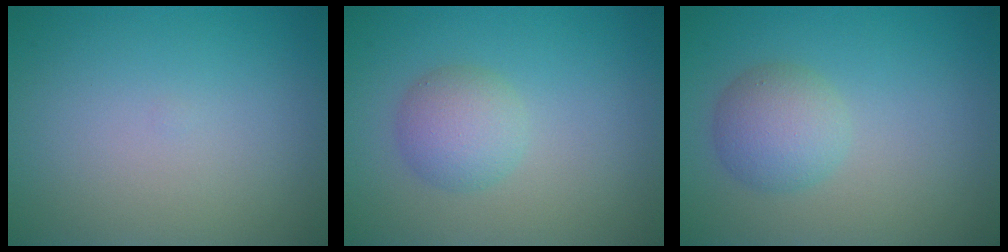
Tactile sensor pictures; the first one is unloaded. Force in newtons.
{"total": 2.9, "press": 2.9, "slide": 0.0}
{"total": 3.3, "press": 3.3, "slide": 0.2}